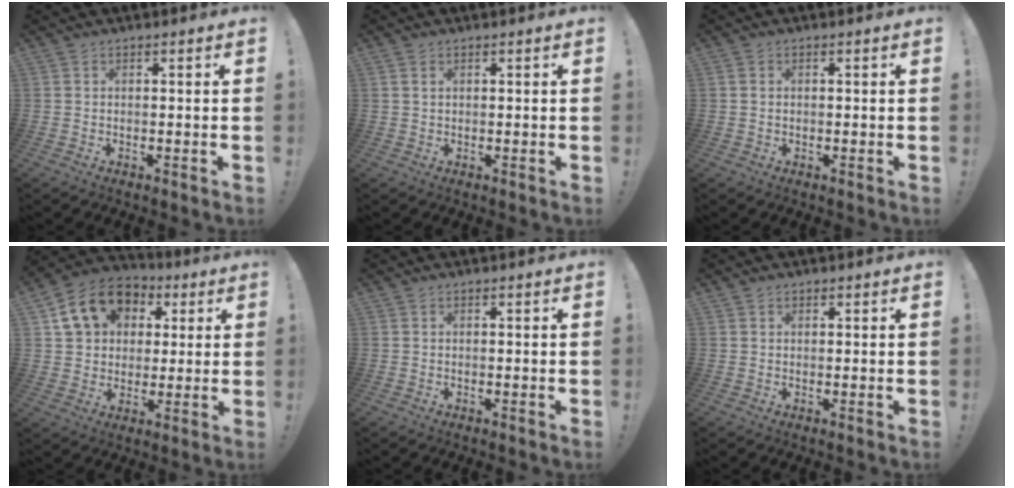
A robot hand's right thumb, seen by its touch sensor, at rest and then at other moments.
{"total": 1.0, "force": [0.7, 0.5, 0.7], "torque": [-0.006, -0.003, 0.011]}
{"total": 1.1, "force": [0.1, 0.9, 0.5], "torque": [-0.016, 0.006, 0.003]}
{"total": 15.2, "force": [5.6, 12.0, 7.3], "torque": [-0.107, -0.009, 0.112]}
{"total": 0.0}
{"total": 0.6, "force": [0.5, 0.4, -0.1], "torque": [0.010, -0.005, 0.008]}